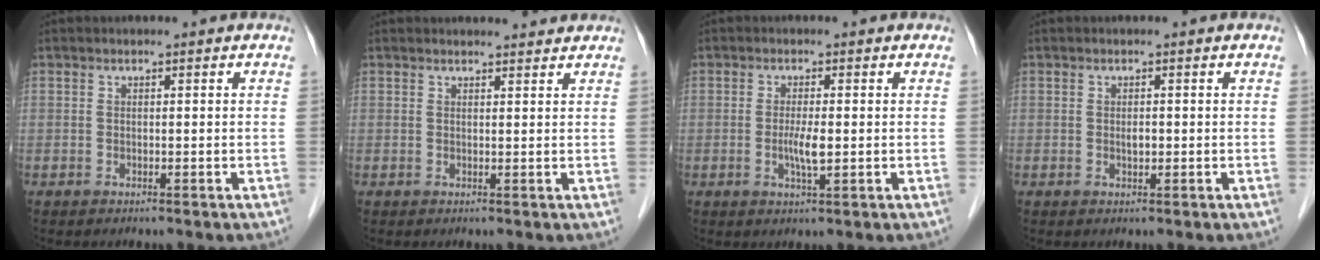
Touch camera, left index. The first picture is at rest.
{"total": 3.4, "force": [3.3, 0.5, 0.4], "torque": [-0.009, 0.008, 0.036]}
{"total": 3.0, "force": [-0.3, 0.4, 2.9], "torque": [-0.060, -0.005, -0.005]}
{"total": 1.0, "force": [0.0, 0.5, 0.8], "torque": [-0.016, 0.000, 0.000]}